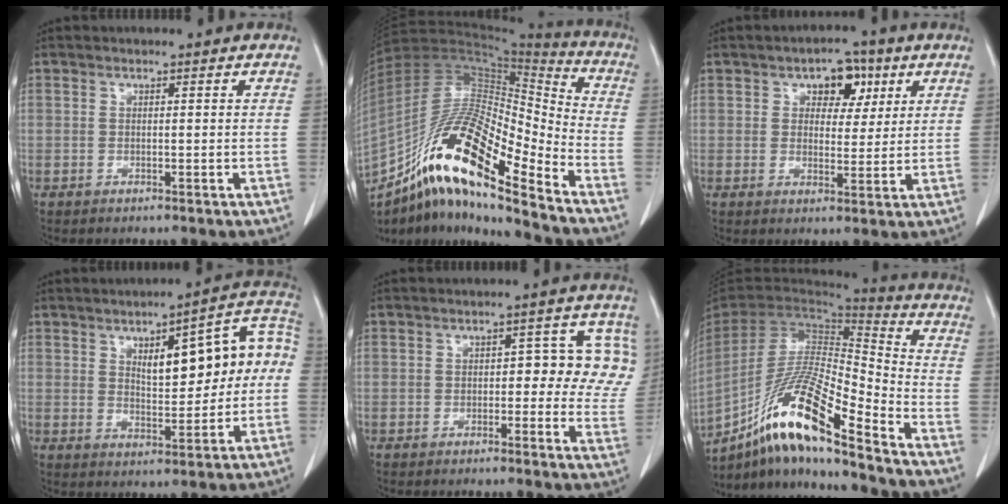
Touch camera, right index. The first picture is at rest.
{"total": 21.4, "force": [-13.3, 3.4, 16.4], "torque": [-0.327, -0.003, -0.239]}
{"total": 6.1, "force": [2.8, 3.7, 4.0], "torque": [-0.048, 0.015, 0.038]}
{"total": 13.7, "force": [2.0, 4.7, 12.8], "torque": [-0.166, 0.042, 0.032]}
{"total": 8.7, "force": [1.3, 4.3, 7.5], "torque": [-0.062, 0.022, 0.011]}
{"total": 18.9, "force": [-12.6, 1.6, 14.0], "torque": [-0.290, -0.018, -0.231]}